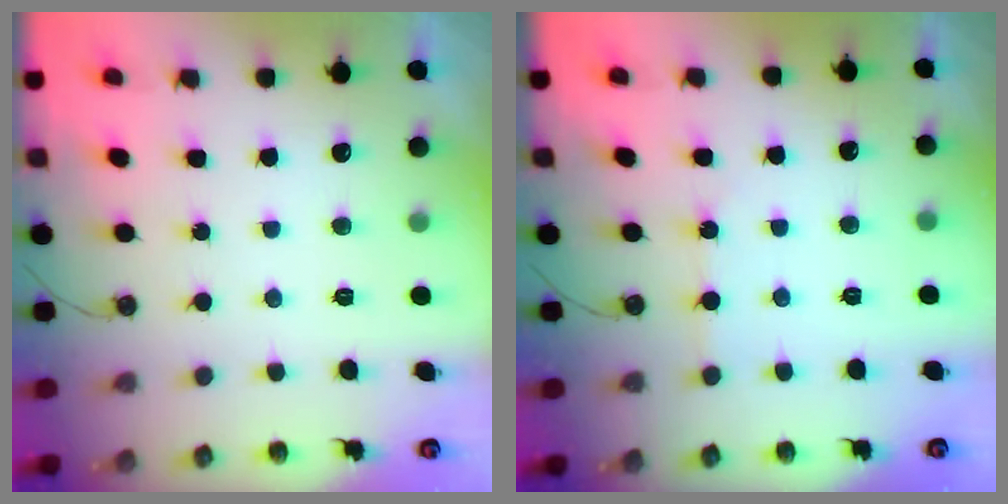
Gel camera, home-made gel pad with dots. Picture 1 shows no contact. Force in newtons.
{"total": 2.8, "press": 2.8, "slide": 0.4}